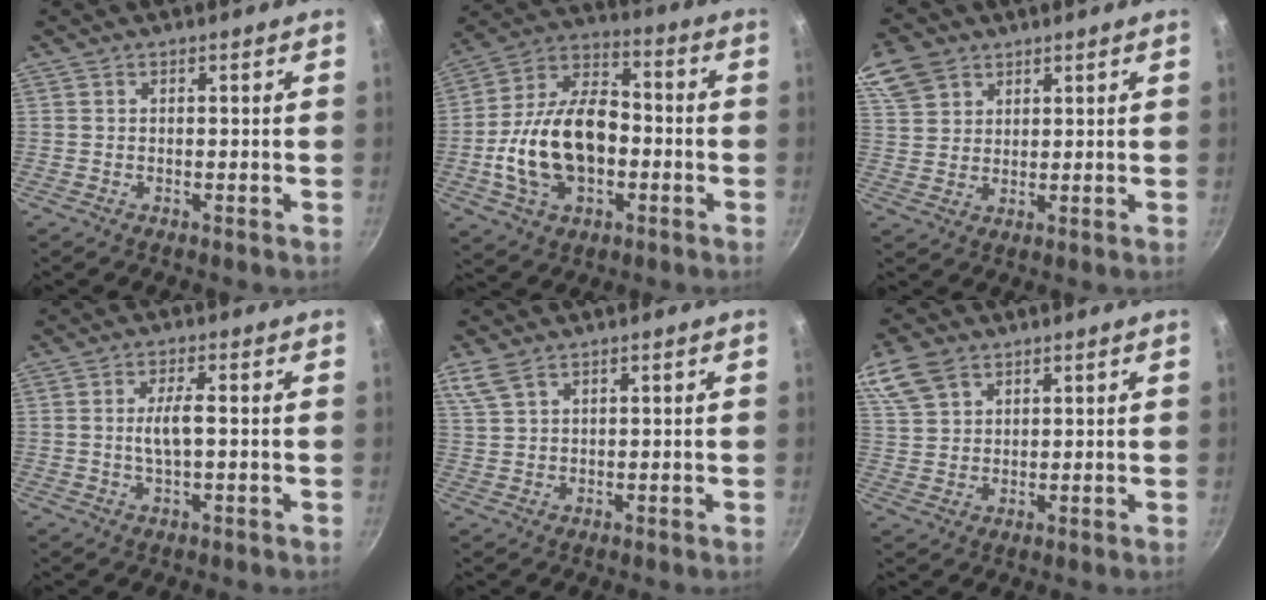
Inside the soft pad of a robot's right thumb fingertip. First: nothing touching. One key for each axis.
{"total": 19.1, "fx": -3.1, "fy": 12.1, "fz": 14.4, "tx": -0.238, "ty": 0.042, "tz": -0.060}
{"total": 8.8, "fx": 5.2, "fy": 6.3, "fz": 3.3, "tx": -0.050, "ty": -0.007, "tz": 0.099}
{"total": 4.4, "fx": 0.0, "fy": 1.1, "fz": 4.2, "tx": -0.082, "ty": 0.007, "tz": 0.002}
{"total": 4.2, "fx": 2.8, "fy": 2.1, "fz": 2.4, "tx": -0.049, "ty": -0.003, "tz": 0.064}
{"total": 8.4, "fx": 5.0, "fy": 5.4, "fz": 4.1, "tx": -0.071, "ty": -0.005, "tz": 0.102}